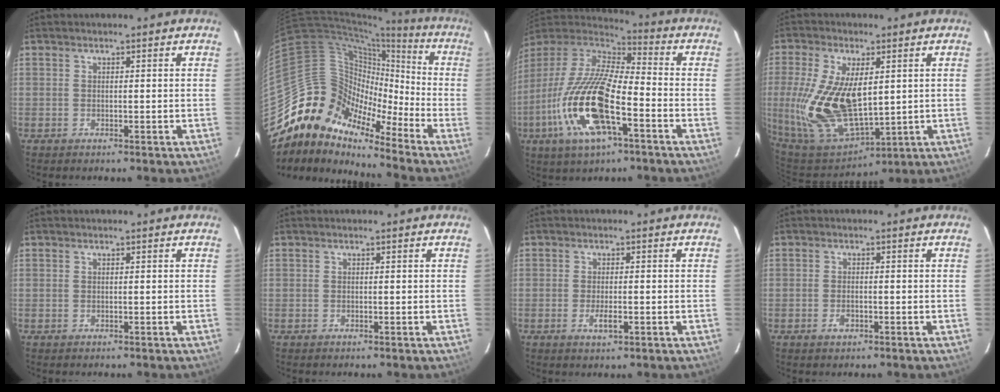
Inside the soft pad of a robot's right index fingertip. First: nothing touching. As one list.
[{"total": 13.5, "force": [-10.8, 6.8, 4.2], "torque": [-0.066, 0.027, -0.227]}, {"total": 21.3, "force": [-8.4, 6.8, 18.3], "torque": [-0.371, -0.035, -0.167]}, {"total": 19.0, "force": [1.6, 10.1, 16.0], "torque": [-0.344, -0.013, 0.050]}, {"total": 0.0}, {"total": 0.0}, {"total": 2.7, "force": [-1.2, 0.8, 2.2], "torque": [-0.045, -0.005, -0.019]}, {"total": 1.7, "force": [-0.9, 0.9, 1.2], "torque": [-0.023, 0.002, -0.016]}]